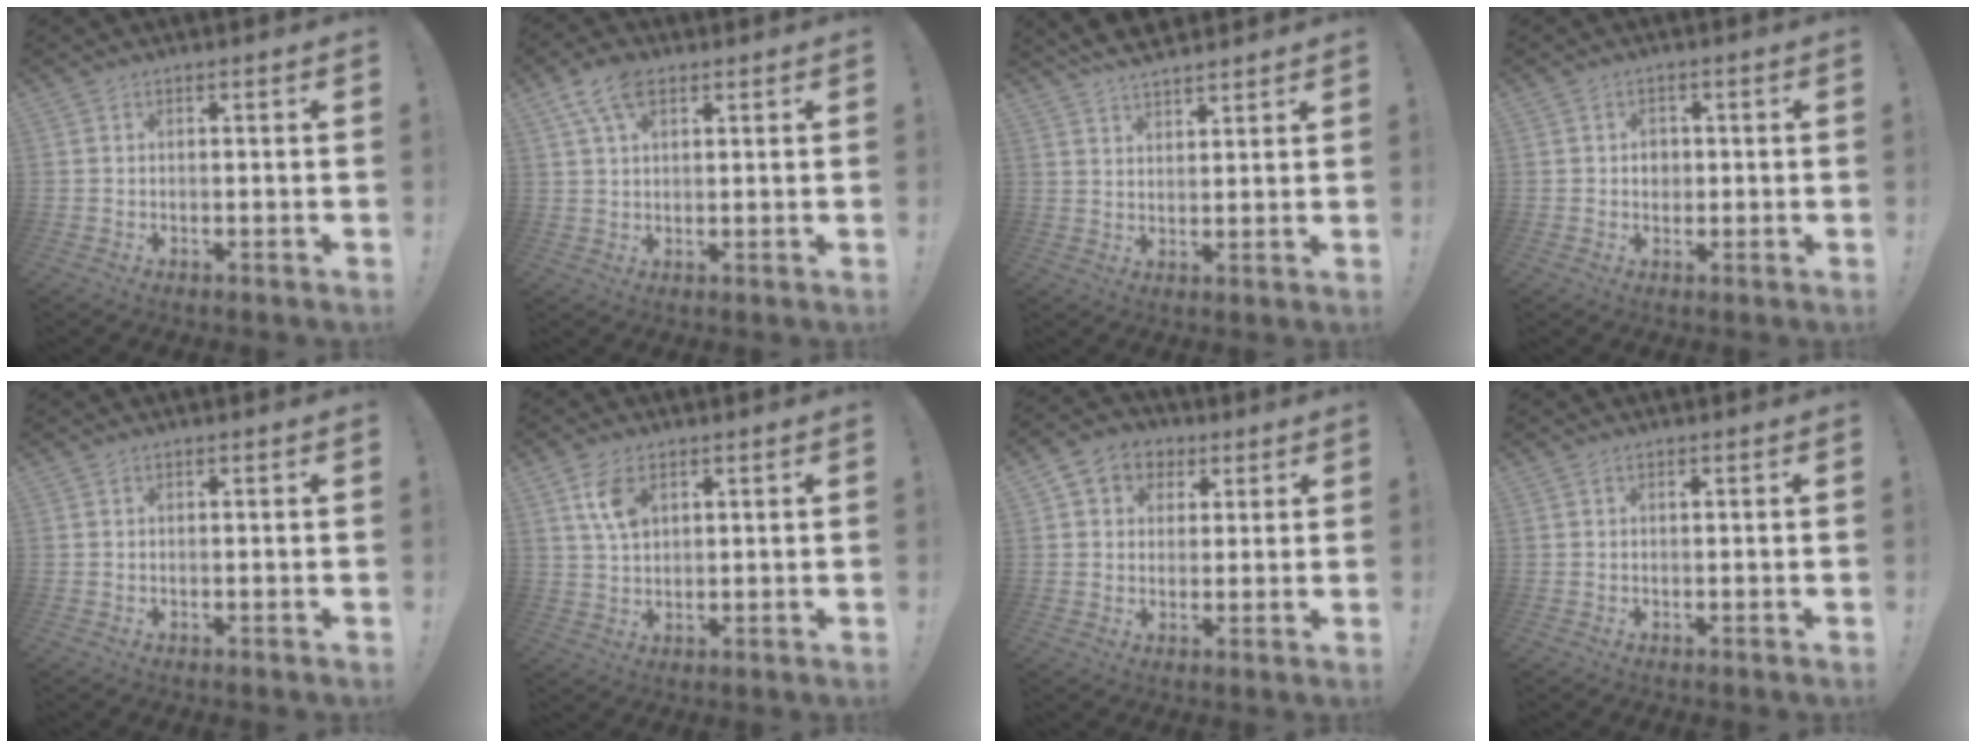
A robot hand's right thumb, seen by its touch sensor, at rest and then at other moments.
{"total": 8.3, "force": [4.2, 4.6, 5.5], "torque": [-0.087, -0.007, 0.078]}
{"total": 6.2, "force": [5.6, 1.9, 1.7], "torque": [-0.033, -0.030, 0.105]}
{"total": 3.3, "force": [-0.1, 2.9, 1.5], "torque": [-0.020, 0.002, -0.004]}
{"total": 0.0}
{"total": 7.3, "force": [3.2, 4.4, 4.9], "torque": [-0.082, -0.007, 0.060]}
{"total": 7.3, "force": [2.1, 6.7, 2.1], "torque": [-0.029, -0.002, 0.047]}
{"total": 0.0}